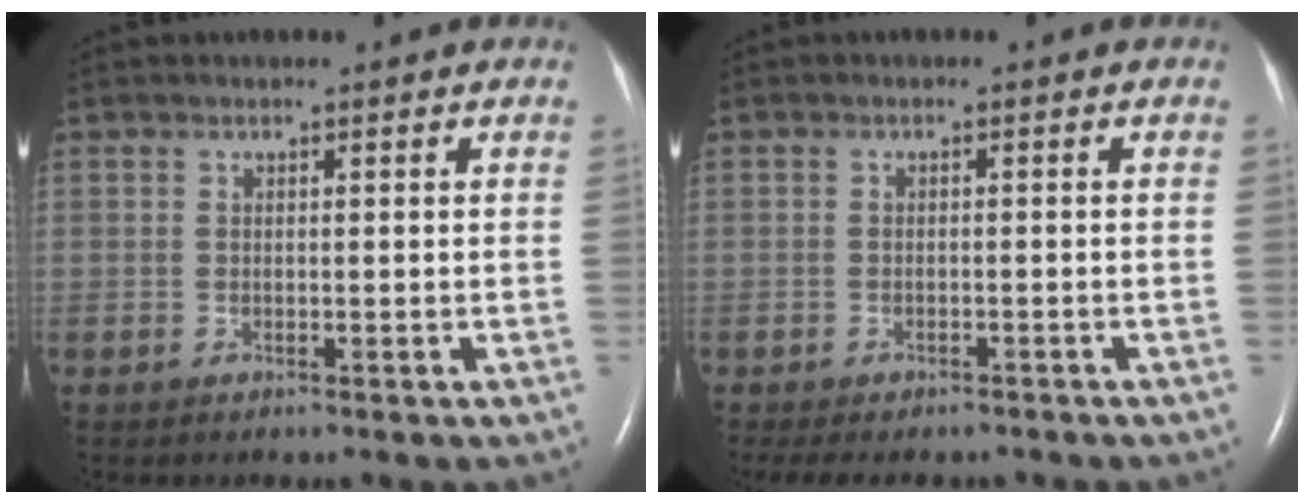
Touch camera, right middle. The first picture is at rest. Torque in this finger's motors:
{"motor_torque": [0.02, -0.01, 0.03, 0.06]}